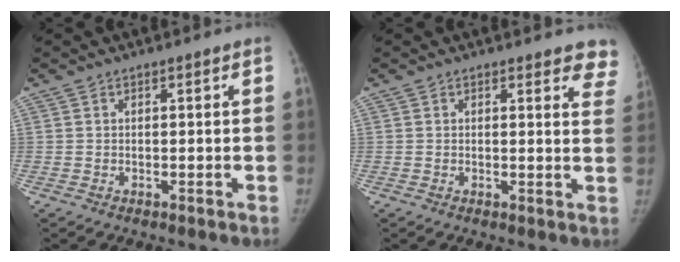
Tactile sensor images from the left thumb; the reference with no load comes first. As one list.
[{"total": 6.5, "force": [5.7, 2.2, 2.2], "torque": [0.018, -0.027, 0.038]}]